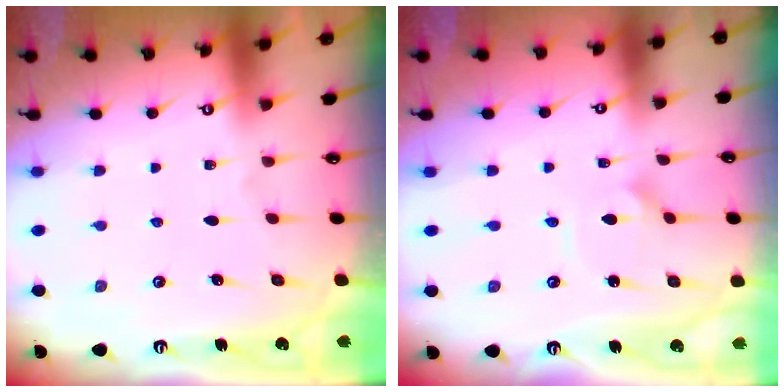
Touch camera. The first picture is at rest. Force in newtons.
{"total": 2.1, "press": 2.1, "slide": 0.1}